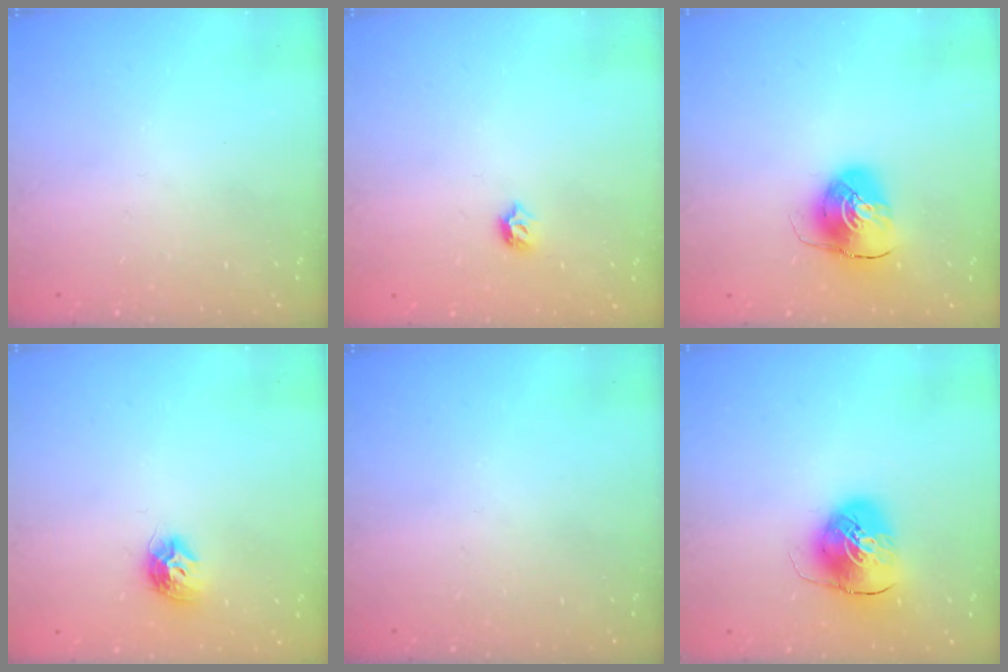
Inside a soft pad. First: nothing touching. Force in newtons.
{"total": 4.8, "press": 4.7, "slide": 1.0}
{"total": 10.1, "press": 10.1, "slide": 0.7}
{"total": 8.6, "press": 8.5, "slide": 0.1}
{"total": 0.0}
{"total": 10.4, "press": 10.2, "slide": 1.8}